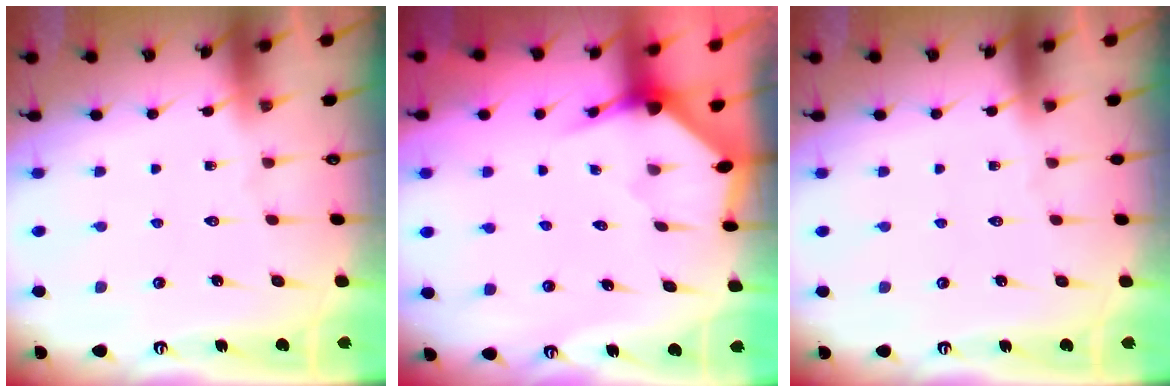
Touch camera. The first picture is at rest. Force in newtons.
{"total": 3.1, "press": 3.0, "slide": 0.3}
{"total": 0.0}